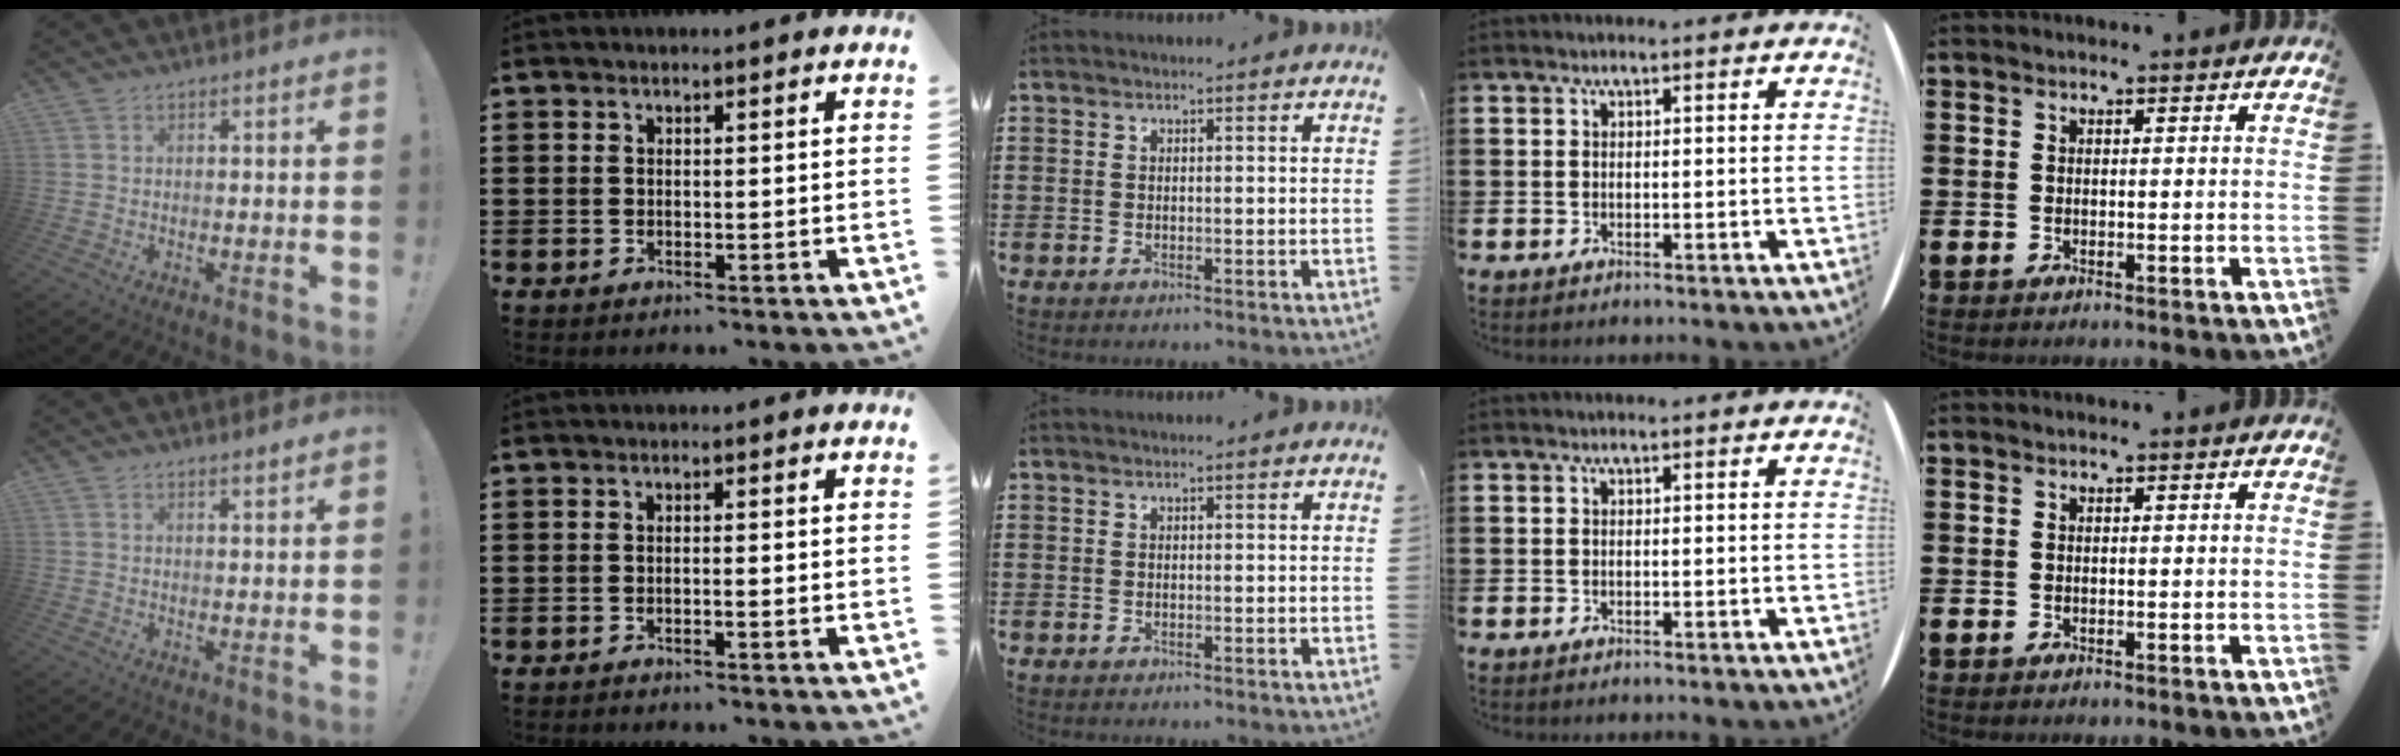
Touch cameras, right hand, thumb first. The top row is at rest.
{"thumb": {"total": 1.5, "force": [1.4, -0.1, 0.7], "torque": [-0.006, -0.010, 0.022]}, "index": {"total": 0.8, "force": [-0.6, -0.1, 0.5], "torque": [-0.008, -0.001, -0.012]}}